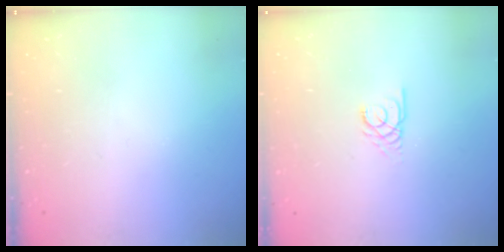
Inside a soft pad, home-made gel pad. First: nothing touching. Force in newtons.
{"total": 2.9, "press": 2.9, "slide": 0.3}